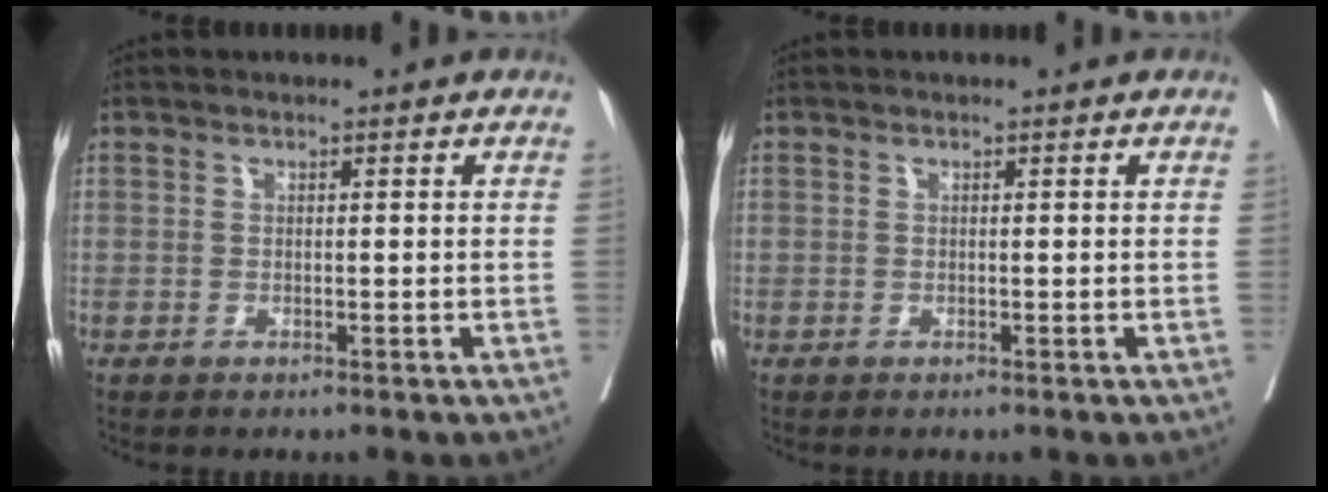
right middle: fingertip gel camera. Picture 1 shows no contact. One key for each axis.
{"total": 0.0}